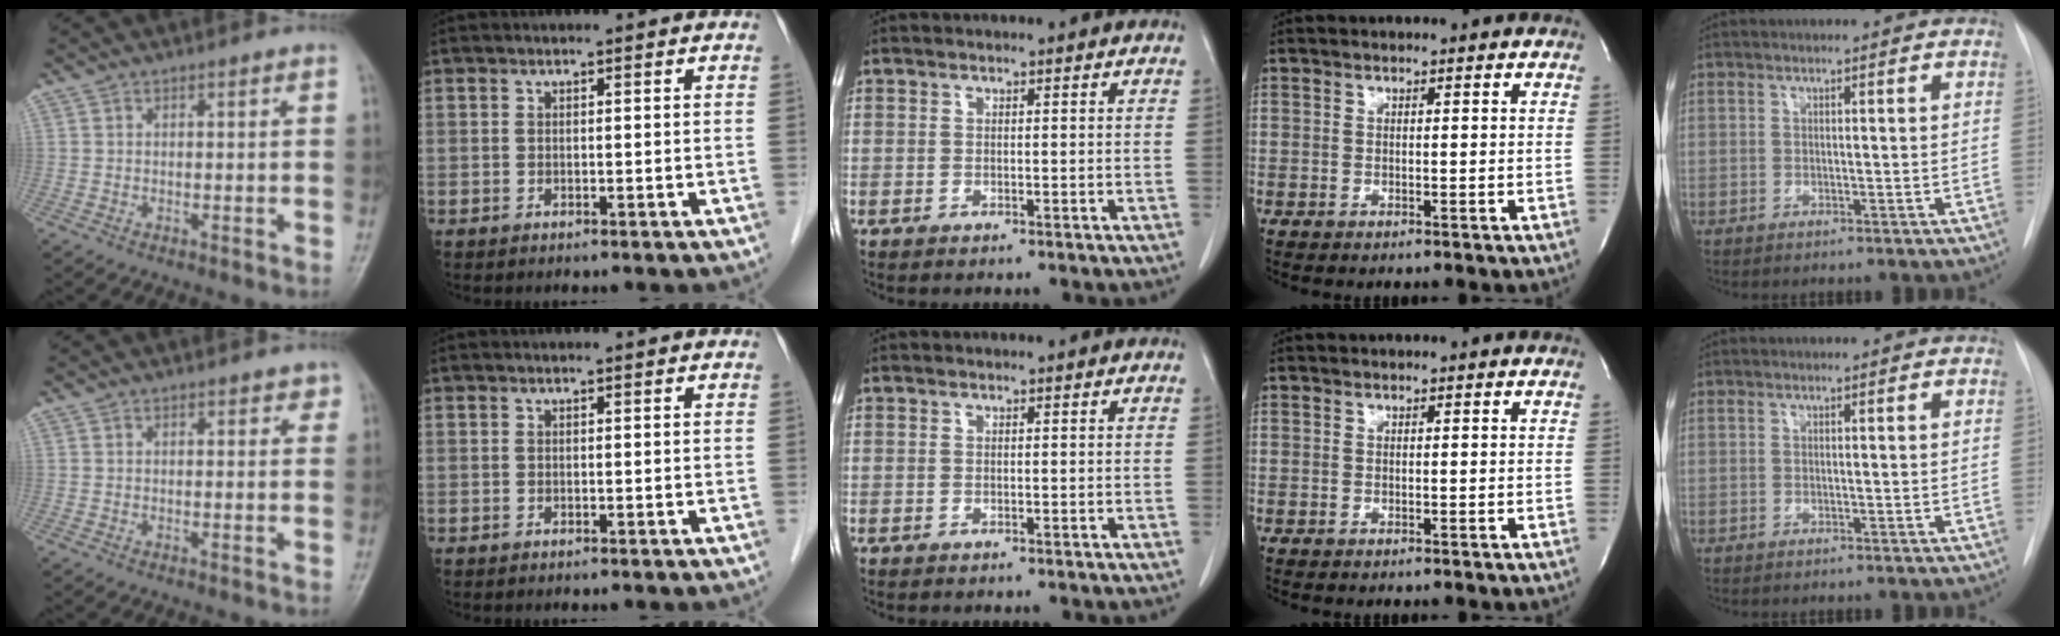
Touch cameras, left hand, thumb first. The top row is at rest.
{"thumb": {"total": 1.8, "force": [1.3, 1.0, 0.8], "torque": [0.007, -0.005, 0.009]}, "index": {"total": 0.8, "force": [0.7, 0.0, 0.2], "torque": [-0.009, 0.004, 0.007]}}